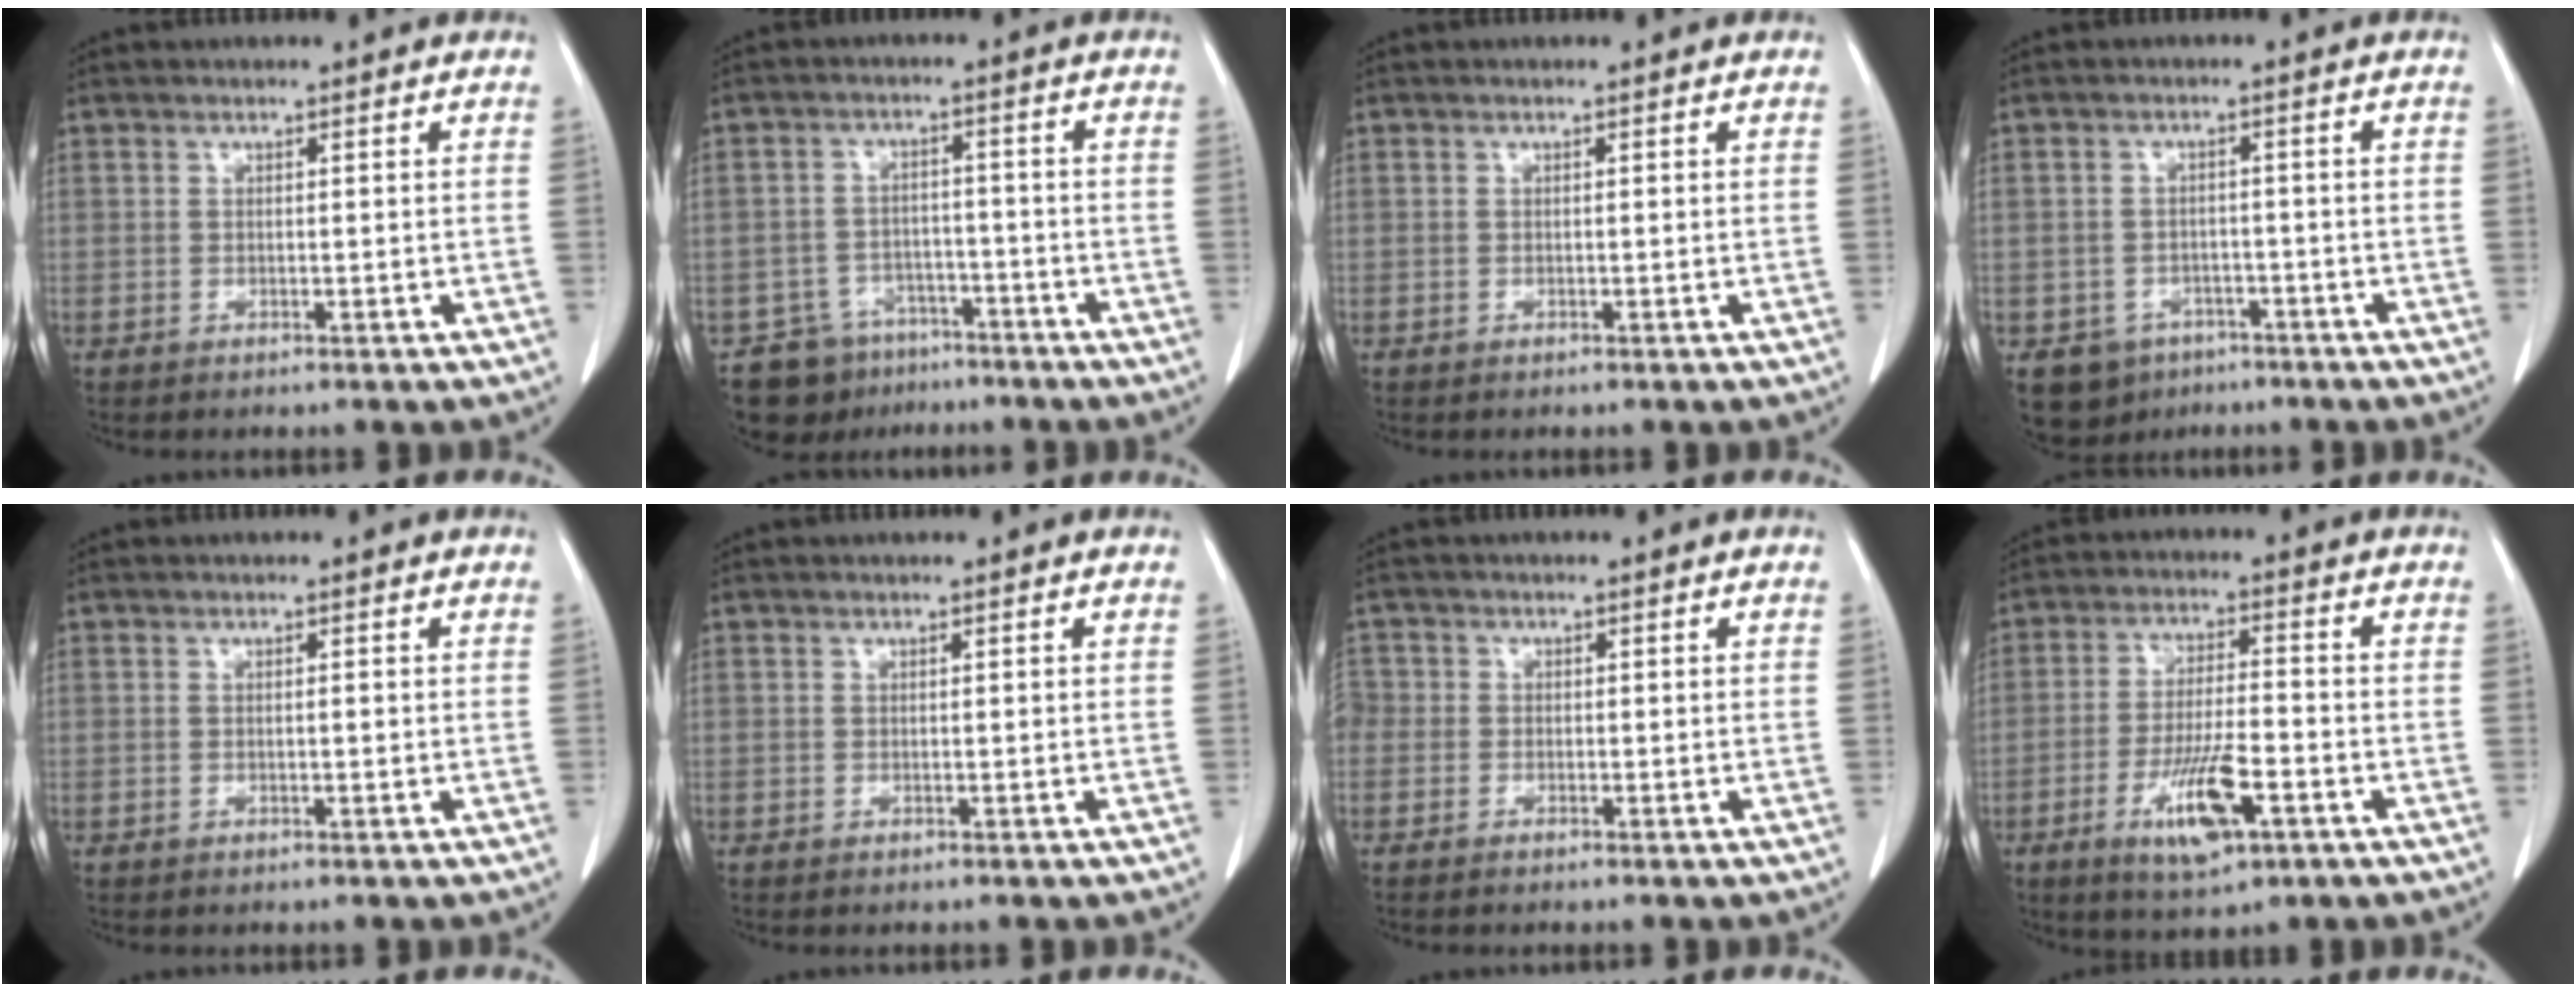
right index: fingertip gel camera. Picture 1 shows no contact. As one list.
[{"total": 8.3, "force": [-6.0, 5.7, 0.6], "torque": [-0.010, 0.023, -0.089]}, {"total": 0.0}, {"total": 5.9, "force": [-3.4, 4.7, 1.0], "torque": [-0.015, 0.008, -0.044]}, {"total": 0.6, "force": [-0.1, 0.1, 0.6], "torque": [-0.010, 0.000, 0.001]}, {"total": 0.0}, {"total": 3.1, "force": [-1.5, 2.5, 0.9], "torque": [-0.026, 0.005, -0.032]}, {"total": 9.7, "force": [-4.3, 2.3, 8.5], "torque": [-0.160, -0.009, -0.069]}]